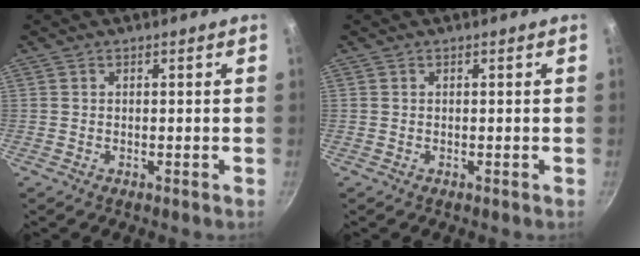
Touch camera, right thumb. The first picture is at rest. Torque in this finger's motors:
{"motor_torque": [-0.09, 0.09, 0.00, 0.00, 0.00]}